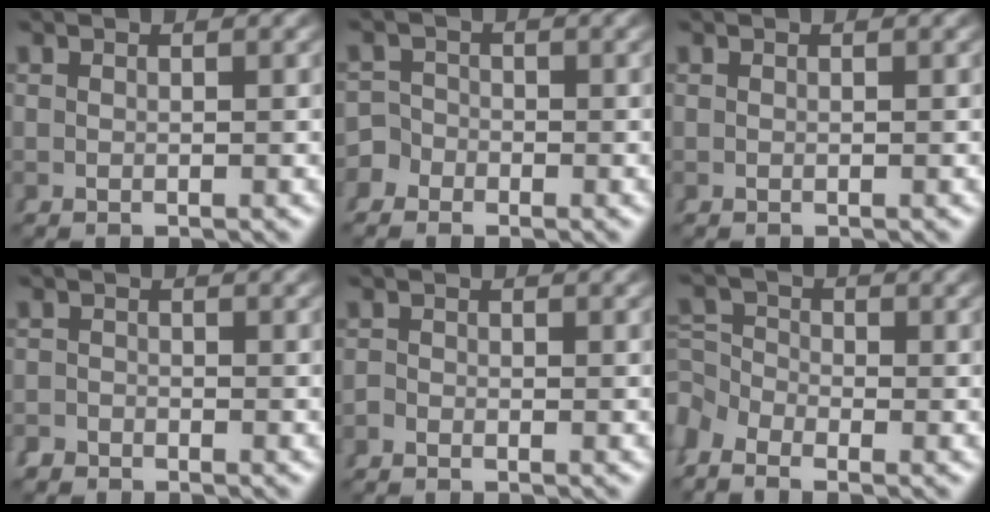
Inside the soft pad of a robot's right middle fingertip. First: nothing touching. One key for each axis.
{"total": 2.9, "fx": -1.8, "fy": 2.3, "fz": 0.0, "tx": 0.006, "ty": -0.012, "tz": -0.033}
{"total": 0.0}
{"total": 1.7, "fx": -1.7, "fy": 0.3, "fz": -0.4, "tx": 0.018, "ty": -0.014, "tz": -0.026}
{"total": 1.0, "fx": -1.0, "fy": -0.1, "fz": -0.2, "tx": 0.007, "ty": -0.008, "tz": -0.015}
{"total": 3.6, "fx": -1.7, "fy": 2.9, "fz": 1.1, "tx": -0.024, "ty": -0.024, "tz": -0.028}